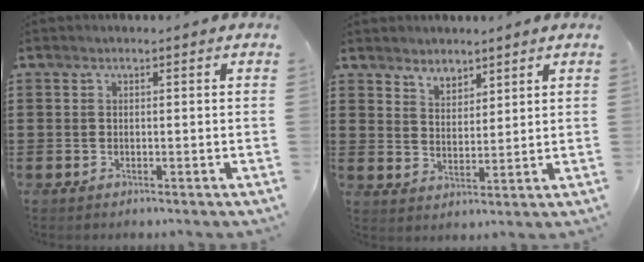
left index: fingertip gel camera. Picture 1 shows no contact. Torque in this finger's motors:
{"motor_torque": [0.30, -0.34, 0.23, 0.03]}